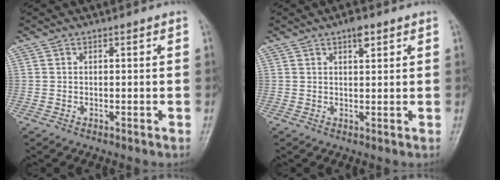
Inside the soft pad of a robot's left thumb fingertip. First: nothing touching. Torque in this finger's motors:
{"motor_torque": [0.60, 0.30, 0.17, -0.28, 0.01]}